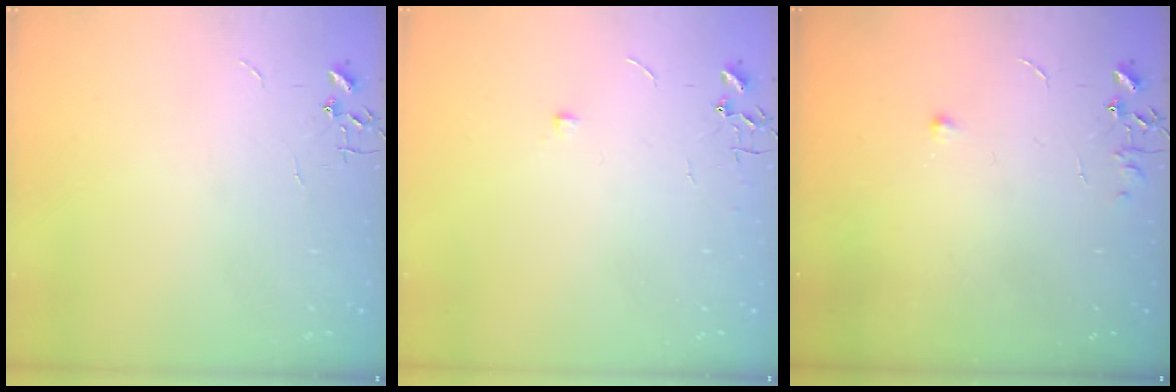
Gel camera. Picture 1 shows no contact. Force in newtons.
{"total": 5.6, "press": 5.6, "slide": 0.5}
{"total": 5.1, "press": 5.0, "slide": 0.7}